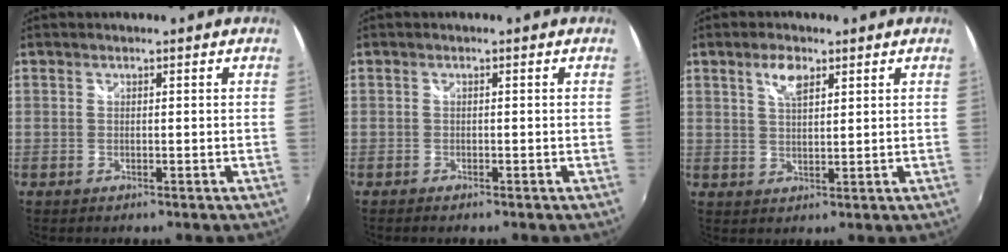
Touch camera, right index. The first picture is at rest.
{"total": 1.3, "force": [-1.1, 0.3, 0.6], "torque": [-0.015, -0.006, -0.019]}
{"total": 4.3, "force": [2.4, 1.7, 3.1], "torque": [-0.056, 0.006, 0.043]}